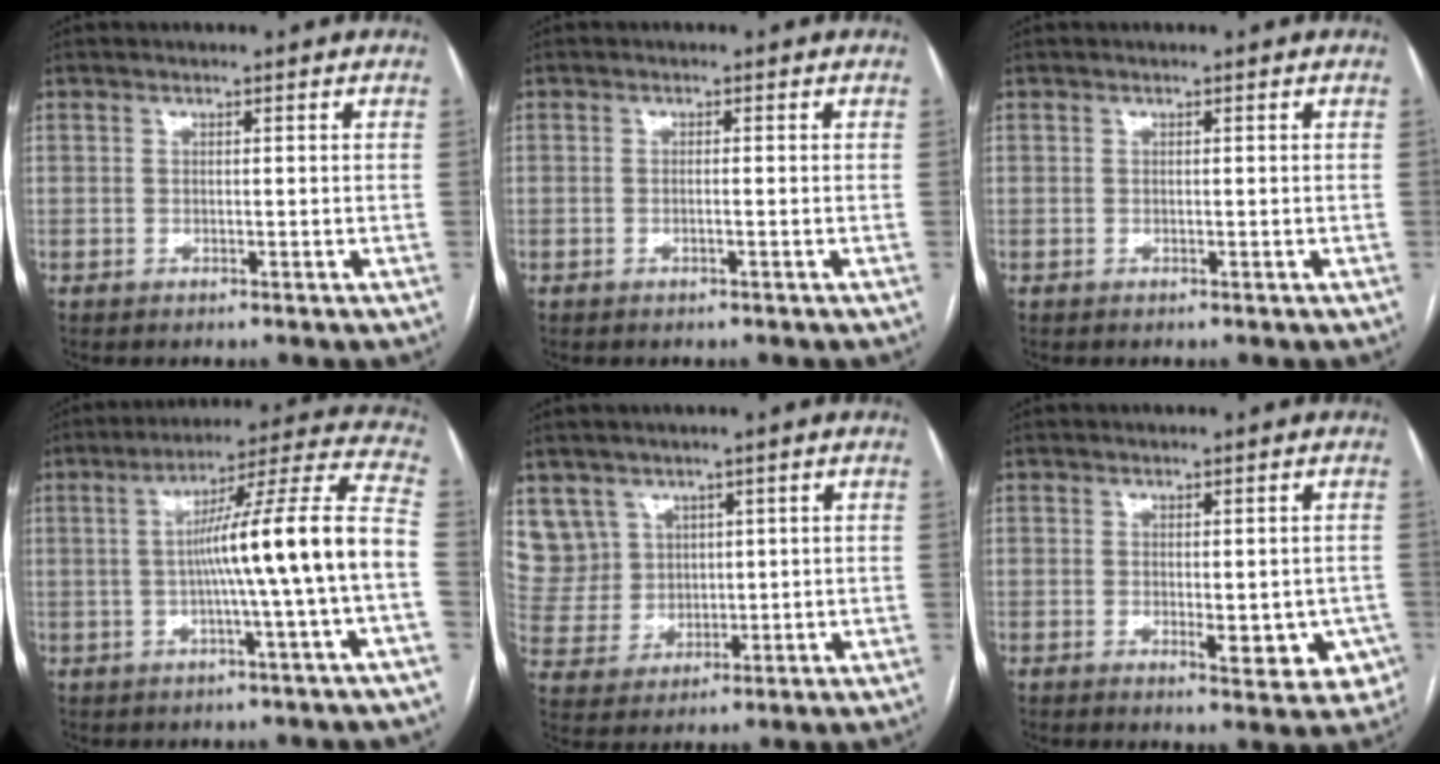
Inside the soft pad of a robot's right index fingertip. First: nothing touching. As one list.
[{"total": 0.7, "force": [-0.2, 0.0, 0.7], "torque": [-0.014, 0.001, -0.003]}, {"total": 0.0}, {"total": 14.8, "force": [-2.0, -1.7, 14.5], "torque": [-0.210, 0.023, -0.035]}, {"total": 8.4, "force": [4.6, 7.0, 0.1], "torque": [-0.007, 0.022, 0.107]}, {"total": 7.1, "force": [-2.0, 3.3, 5.9], "torque": [-0.051, -0.004, -0.022]}]